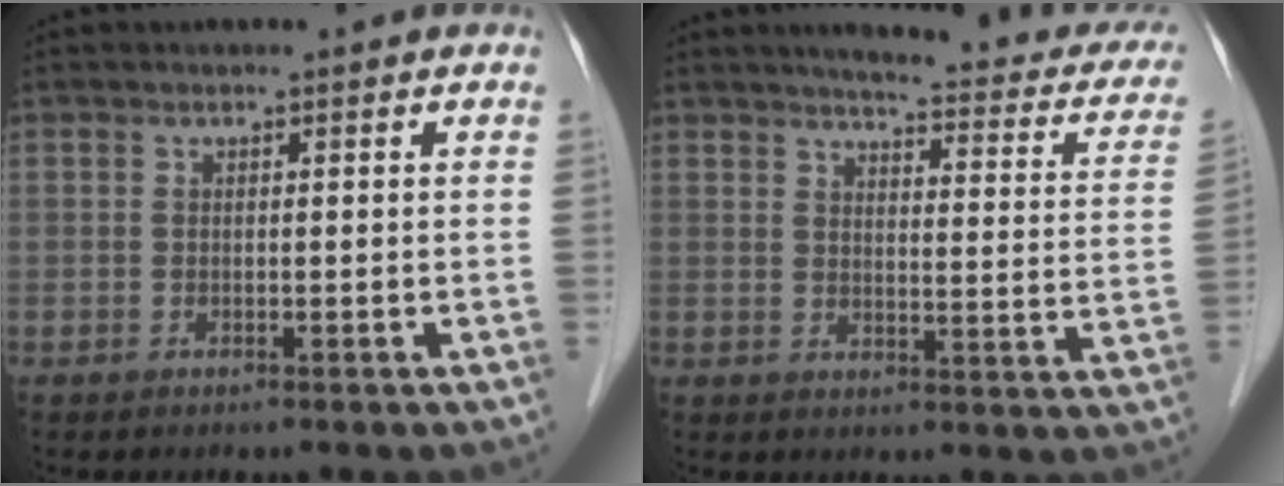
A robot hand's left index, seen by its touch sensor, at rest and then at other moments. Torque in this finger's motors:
{"motor_torque": [0.05, -0.19, 0.22, 0.06]}